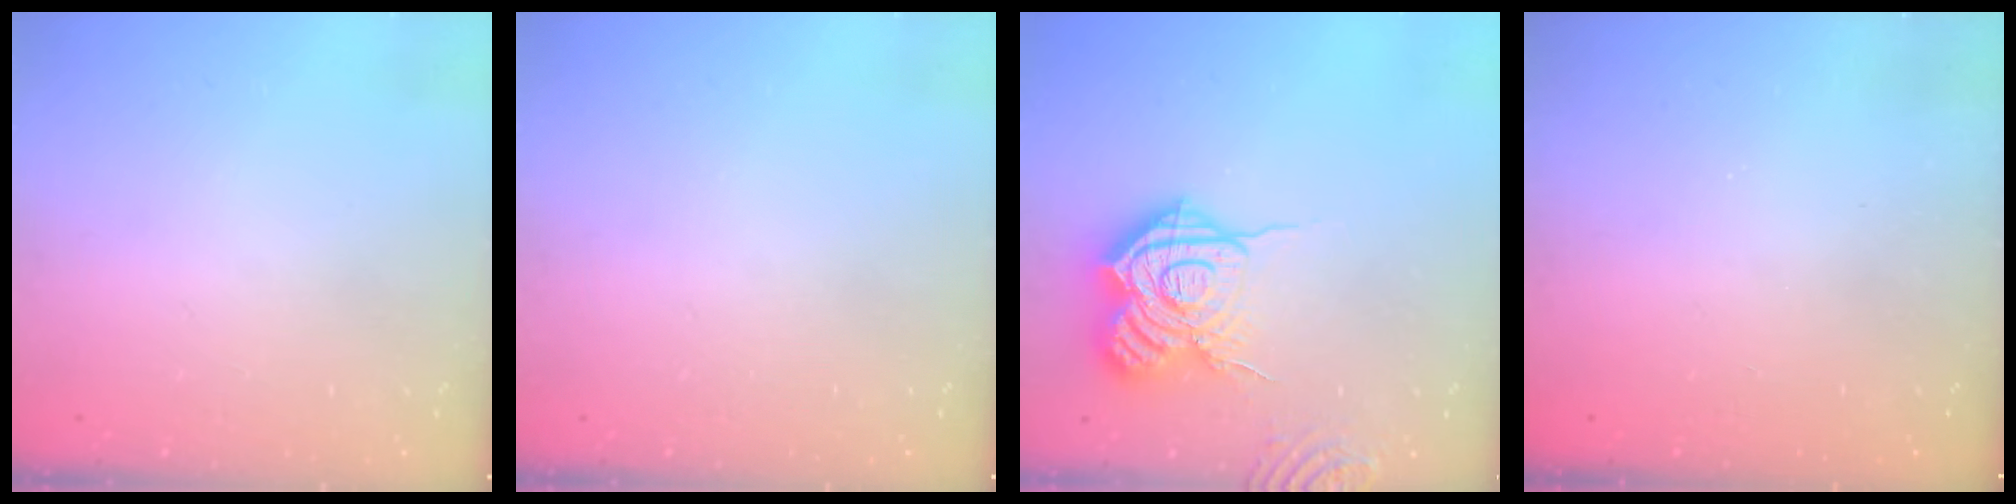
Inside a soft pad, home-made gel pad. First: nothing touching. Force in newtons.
{"total": 0.0}
{"total": 20.0, "press": 19.9, "slide": 2.2}
{"total": 2.3, "press": 2.2, "slide": 0.6}